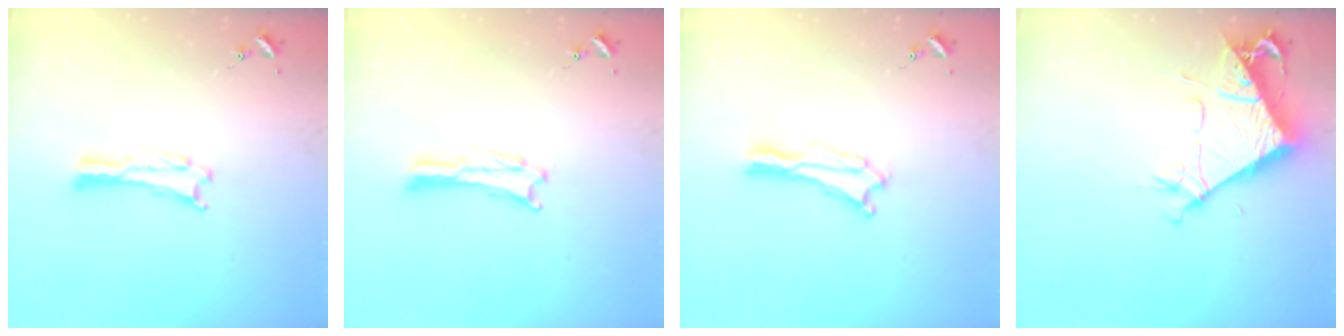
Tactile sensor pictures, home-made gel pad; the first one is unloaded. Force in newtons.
{"total": 0.0}
{"total": 0.7, "press": 0.7, "slide": 0.1}
{"total": 7.6, "press": 7.6, "slide": 0.4}